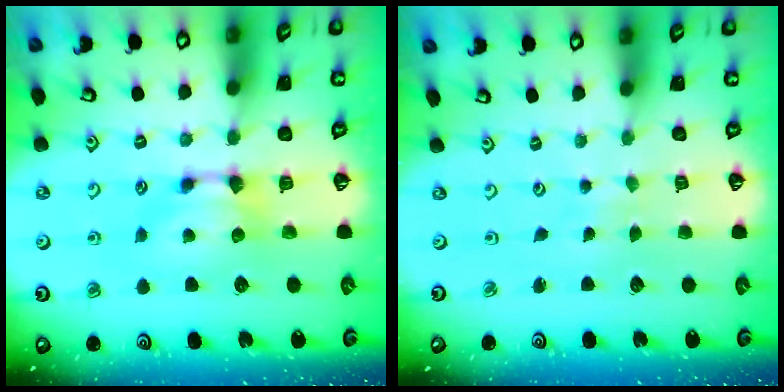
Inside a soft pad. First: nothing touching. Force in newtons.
{"total": 5.6, "press": 5.6, "slide": 0.3}